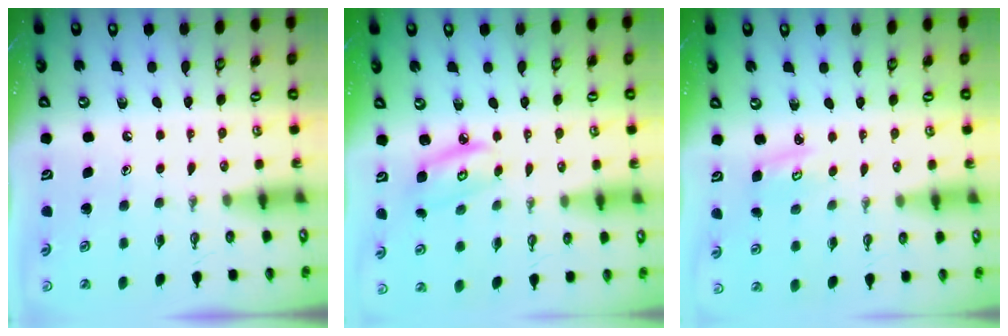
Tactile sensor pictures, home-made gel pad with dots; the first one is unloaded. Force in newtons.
{"total": 5.2, "press": 5.2, "slide": 0.2}
{"total": 3.0, "press": 3.0, "slide": 0.2}